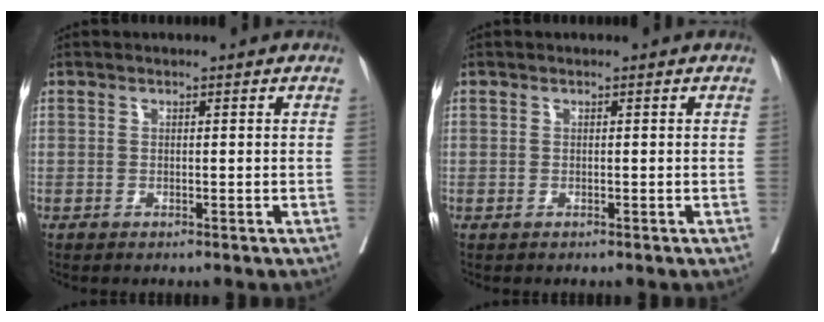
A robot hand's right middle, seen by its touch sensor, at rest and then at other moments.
{"total": 0.0}